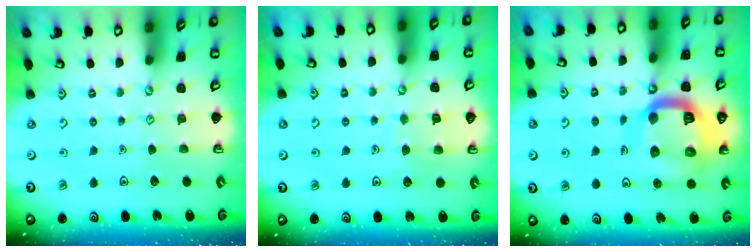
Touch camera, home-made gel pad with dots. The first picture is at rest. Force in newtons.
{"total": 5.5, "press": 5.5, "slide": 0.5}
{"total": 19.0, "press": 18.9, "slide": 2.2}